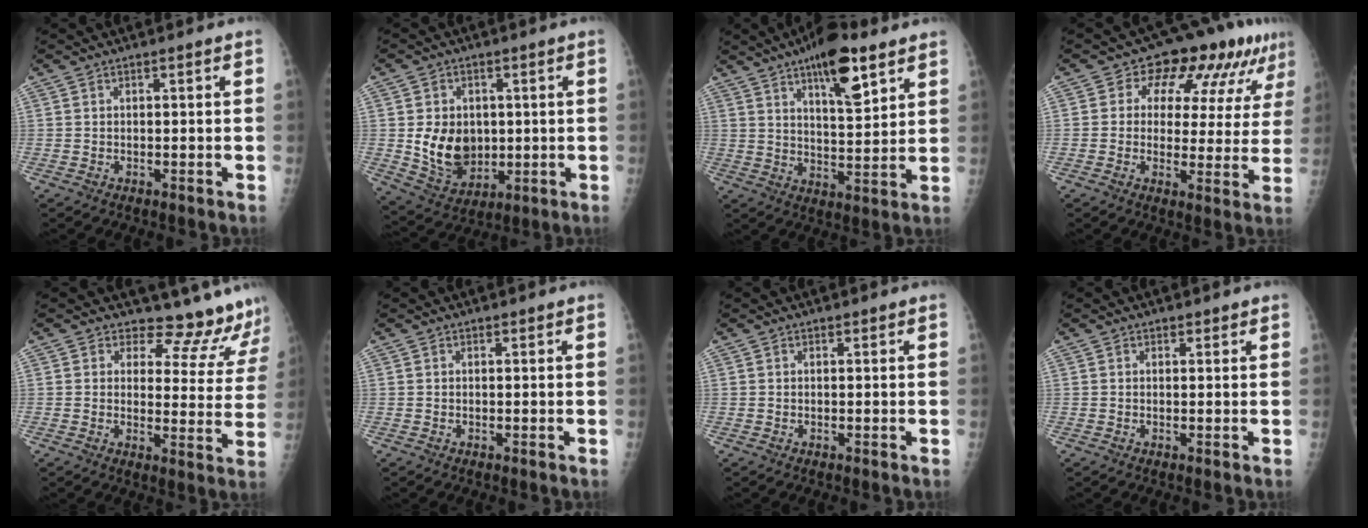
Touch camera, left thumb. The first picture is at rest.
{"total": 11.2, "force": [0.5, 8.7, 7.0], "torque": [-0.083, -0.015, 0.029]}
{"total": 13.3, "force": [7.8, 4.2, 9.9], "torque": [-0.132, -0.039, 0.122]}
{"total": 13.8, "force": [7.1, 8.1, 8.7], "torque": [-0.068, -0.003, 0.089]}
{"total": 12.3, "force": [11.8, 3.4, 0.6], "torque": [0.037, -0.117, 0.118]}
{"total": 0.0}
{"total": 0.0}
{"total": 0.6, "force": [0.5, 0.4, 0.0], "torque": [0.001, -0.003, 0.005]}